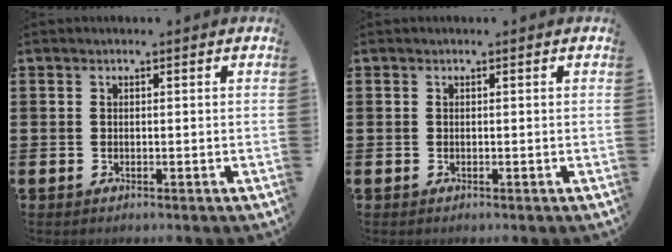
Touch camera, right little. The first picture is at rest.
{"total": 0.0}